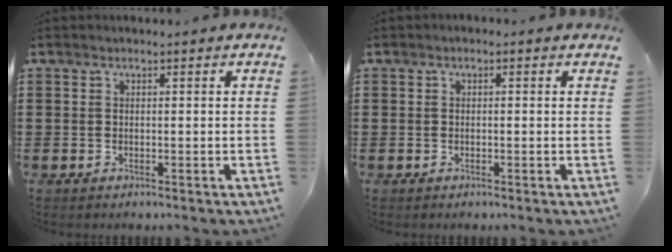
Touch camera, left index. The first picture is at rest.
{"total": 0.6, "force": [-0.5, 0.4, 0.1], "torque": [-0.003, 0.000, -0.010]}